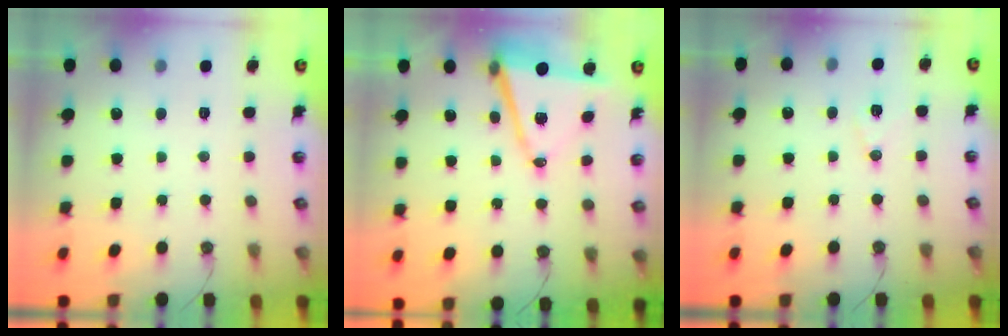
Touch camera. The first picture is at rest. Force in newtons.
{"total": 10.0, "press": 9.1, "slide": 4.1}
{"total": 7.3, "press": 6.3, "slide": 3.6}